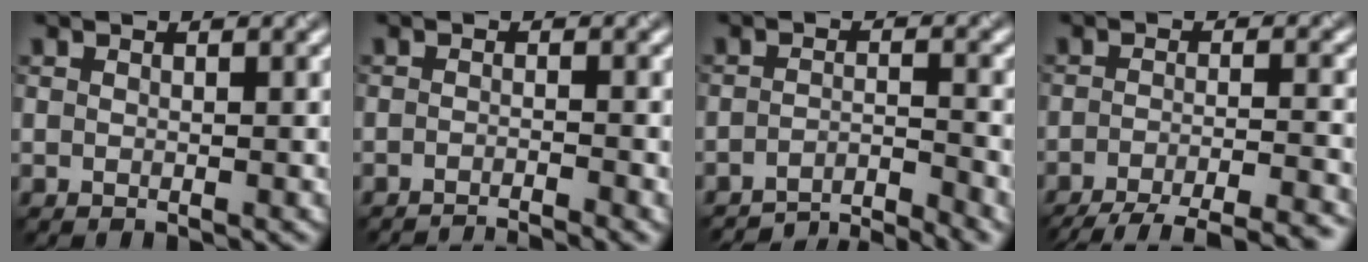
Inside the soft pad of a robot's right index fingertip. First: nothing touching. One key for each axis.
{"total": 3.3, "fx": -2.8, "fy": 0.4, "fz": 1.7, "tx": -0.019, "ty": -0.001, "tz": -0.049}
{"total": 5.7, "fx": -5.0, "fy": 0.9, "fz": 2.5, "tx": -0.031, "ty": -0.002, "tz": -0.085}
{"total": 9.8, "fx": -8.1, "fy": 2.3, "fz": 5.0, "tx": -0.067, "ty": -0.017, "tz": -0.113}